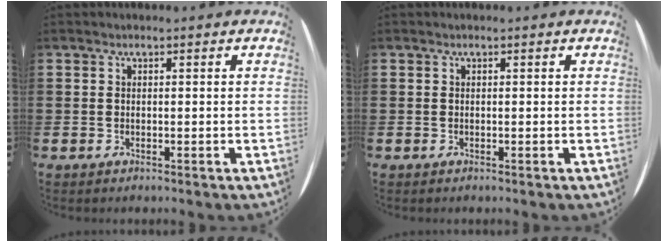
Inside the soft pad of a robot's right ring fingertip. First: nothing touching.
{"total": 0.0}